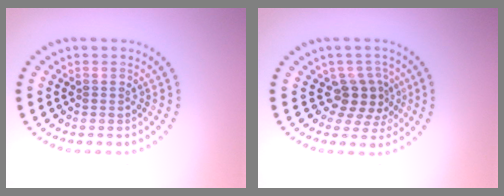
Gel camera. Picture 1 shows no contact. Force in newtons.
{"total": 3.1, "press": 2.3, "slide": 2.0}